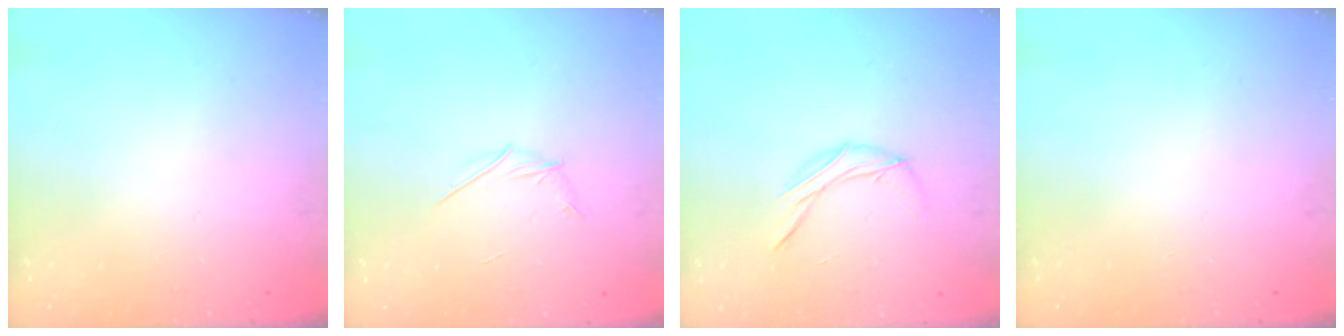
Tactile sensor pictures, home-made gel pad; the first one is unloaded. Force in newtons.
{"total": 3.7, "press": 3.6, "slide": 1.0}
{"total": 6.2, "press": 6.1, "slide": 0.4}
{"total": 0.0}